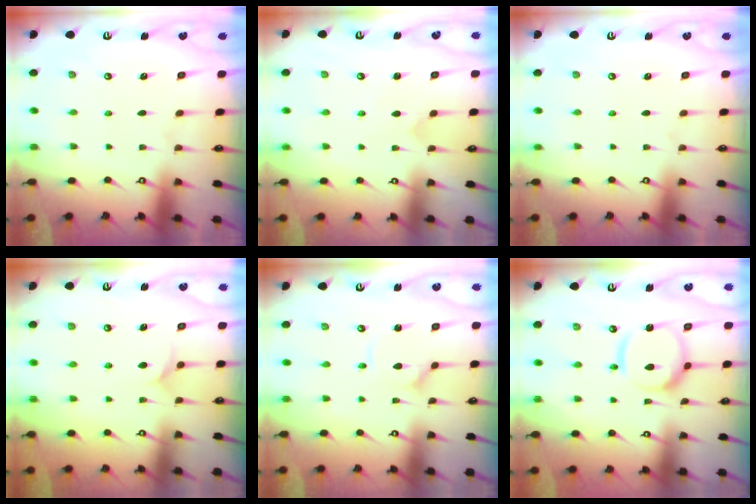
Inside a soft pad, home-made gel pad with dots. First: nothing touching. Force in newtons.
{"total": 2.8, "press": 2.8, "slide": 0.3}
{"total": 0.0}
{"total": 5.8, "press": 5.8, "slide": 0.3}
{"total": 2.5, "press": 2.5, "slide": 0.3}
{"total": 15.0, "press": 14.9, "slide": 1.8}